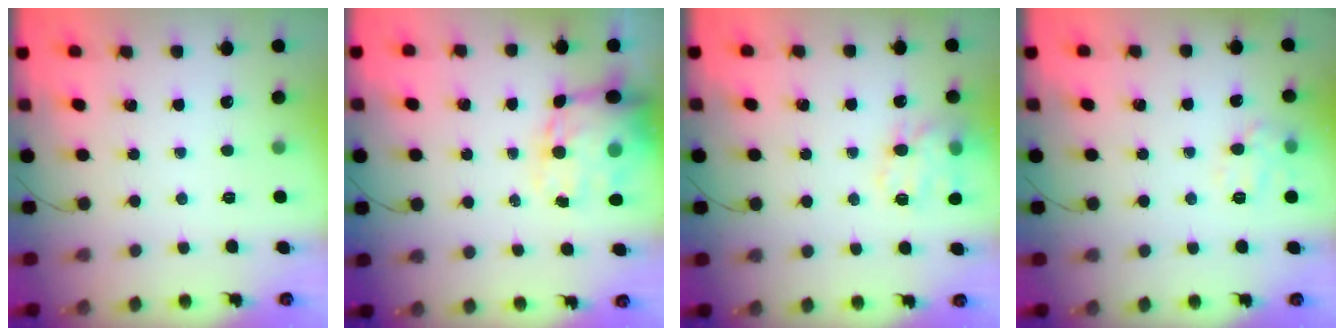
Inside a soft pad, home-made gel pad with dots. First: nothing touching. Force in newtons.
{"total": 16.1, "press": 15.6, "slide": 3.8}
{"total": 14.6, "press": 14.4, "slide": 2.1}
{"total": 9.4, "press": 9.4, "slide": 0.6}